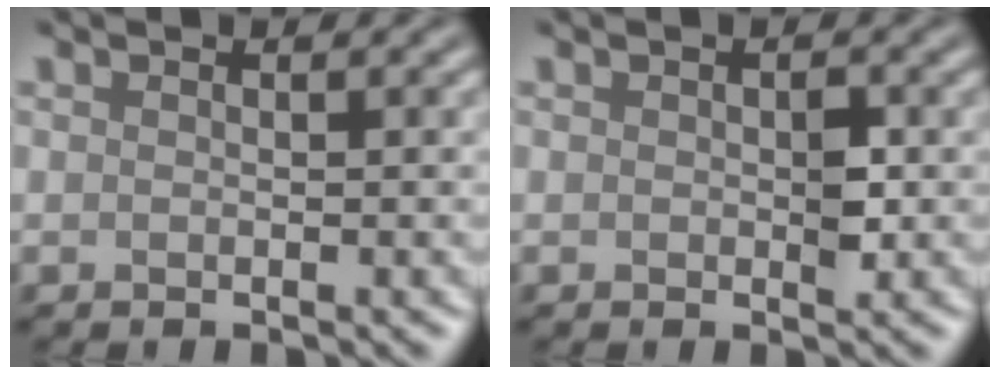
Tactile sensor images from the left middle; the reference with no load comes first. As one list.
[{"total": 1.5, "force": [0.0, 0.8, 1.3], "torque": [-0.015, -0.001, 0.000]}]